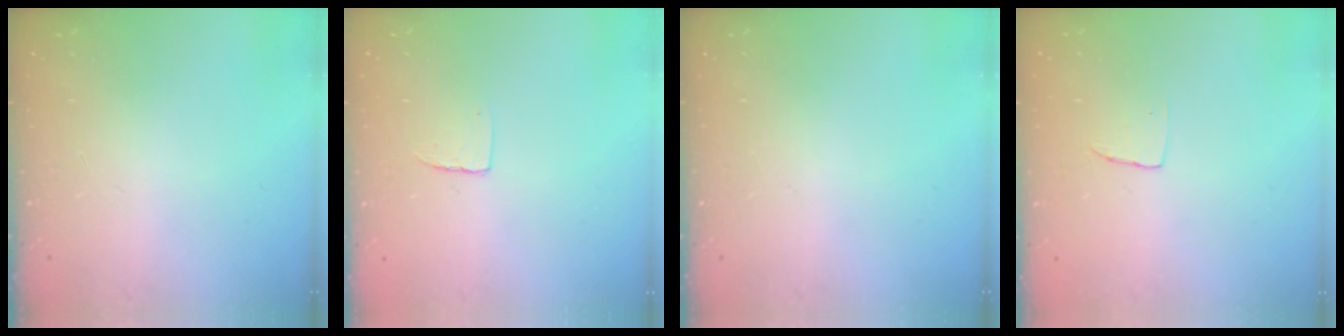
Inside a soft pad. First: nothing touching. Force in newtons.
{"total": 3.8, "press": 3.8, "slide": 0.2}
{"total": 0.0}
{"total": 2.9, "press": 2.9, "slide": 0.1}